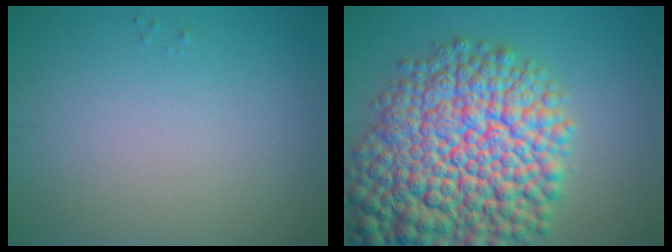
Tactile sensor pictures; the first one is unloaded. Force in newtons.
{"total": 15.7, "press": 15.7, "slide": 0.7}